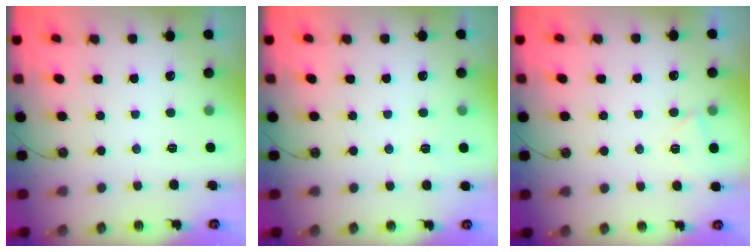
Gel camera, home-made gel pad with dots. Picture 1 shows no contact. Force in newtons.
{"total": 2.6, "press": 1.9, "slide": 1.8}
{"total": 4.4, "press": 3.4, "slide": 2.8}